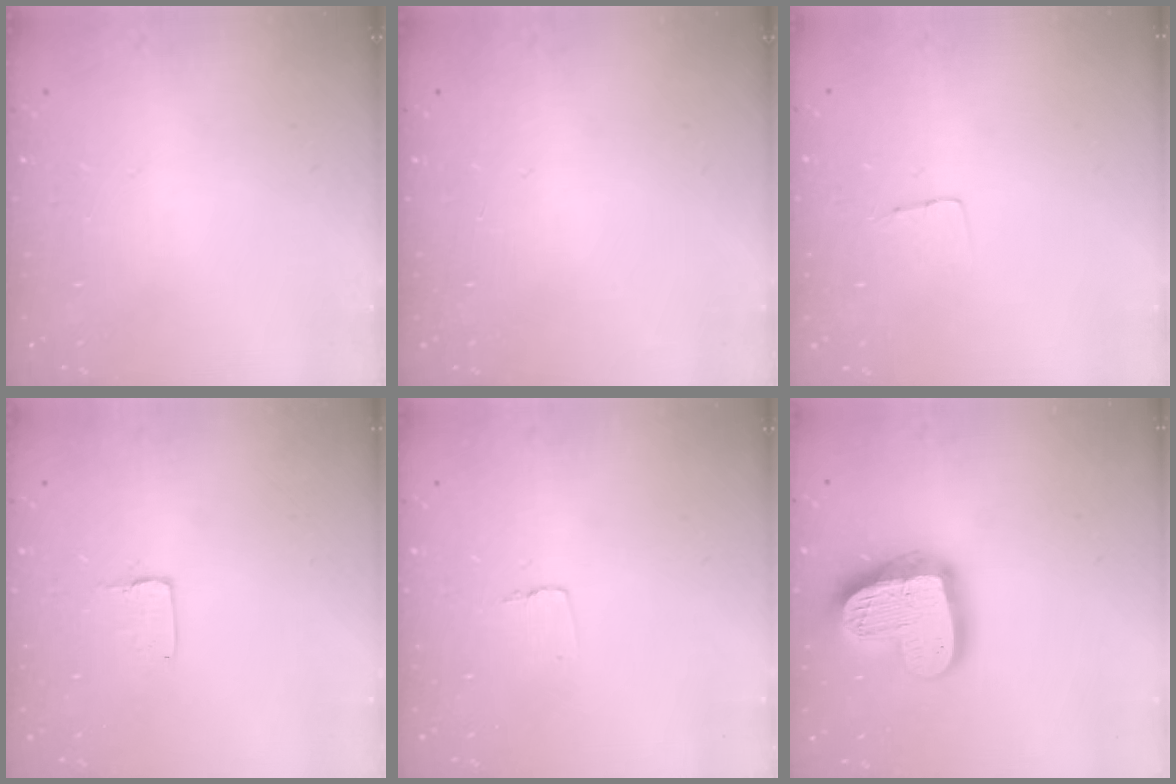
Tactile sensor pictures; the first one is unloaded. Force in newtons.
{"total": 0.0}
{"total": 3.2, "press": 3.2, "slide": 0.2}
{"total": 1.7, "press": 1.6, "slide": 0.1}
{"total": 3.1, "press": 3.1, "slide": 0.3}
{"total": 21.7, "press": 21.6, "slide": 2.0}